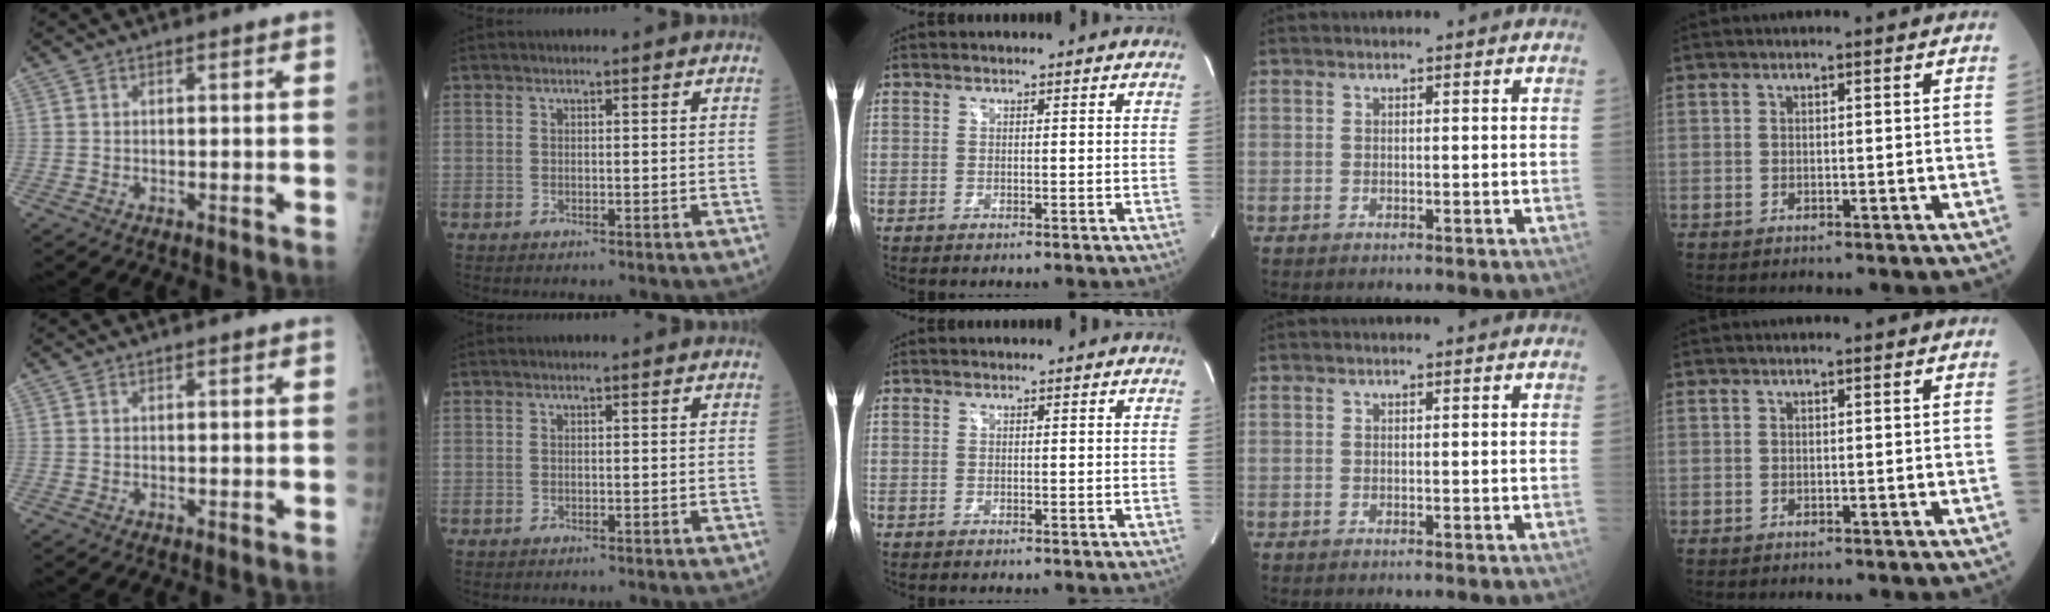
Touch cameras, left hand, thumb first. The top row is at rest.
{}